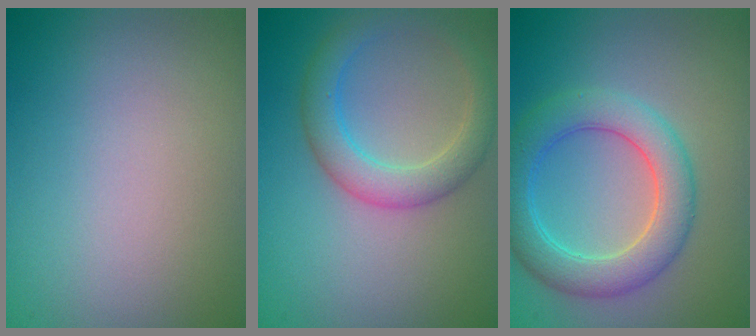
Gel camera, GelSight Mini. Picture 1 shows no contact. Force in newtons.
{"total": 4.0, "press": 4.0, "slide": 0.2}
{"total": 5.3, "press": 5.3, "slide": 0.3}